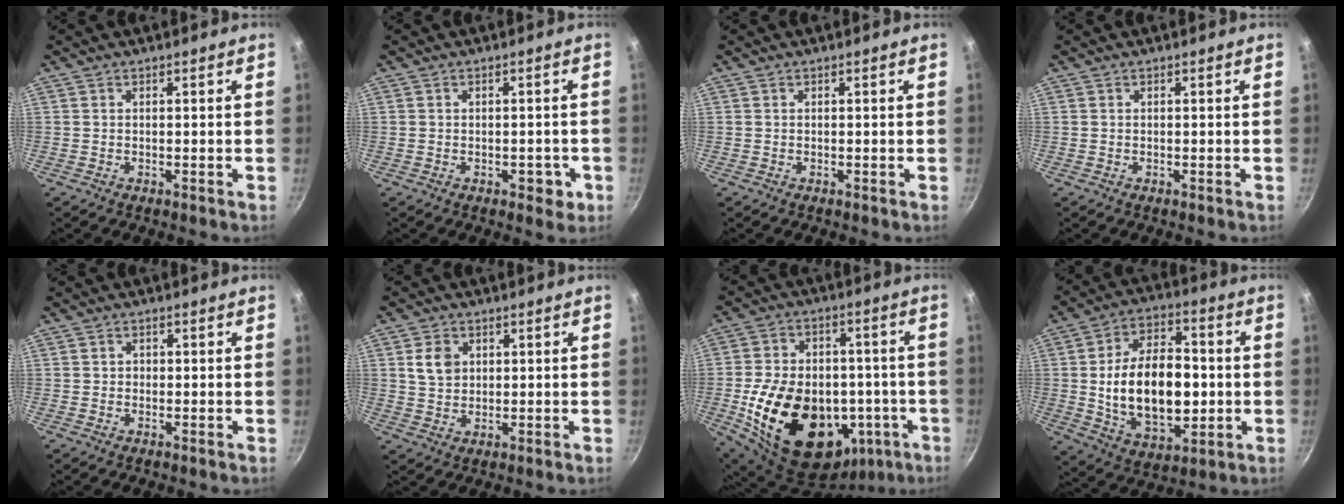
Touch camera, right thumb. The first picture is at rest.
{"total": 3.5, "force": [-1.2, 2.3, 2.4], "torque": [-0.003, 0.014, -0.009]}
{"total": 0.0}
{"total": 0.0}
{"total": 1.1, "force": [-0.1, 1.0, 0.4], "torque": [-0.002, 0.003, -0.004]}
{"total": 5.1, "force": [1.4, 4.0, 2.8], "torque": [-0.035, -0.002, 0.028]}
{"total": 27.6, "force": [-6.6, 19.2, 18.6], "torque": [-0.302, 0.039, -0.079]}
{"total": 20.3, "force": [-0.8, 12.4, 16.0], "torque": [-0.244, 0.010, -0.005]}